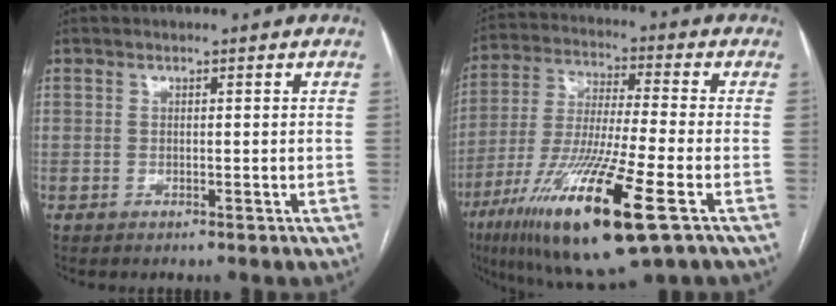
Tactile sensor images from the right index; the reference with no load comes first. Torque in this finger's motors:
{"motor_torque": [1.20, -0.94, 1.05, 0.21]}